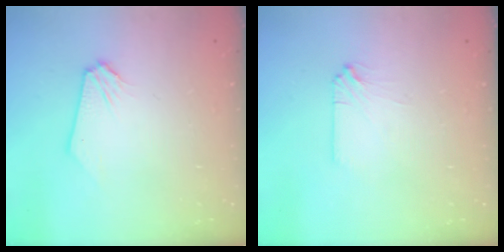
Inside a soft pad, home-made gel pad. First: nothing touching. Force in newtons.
{"total": 1.1, "press": 1.1, "slide": 0.3}